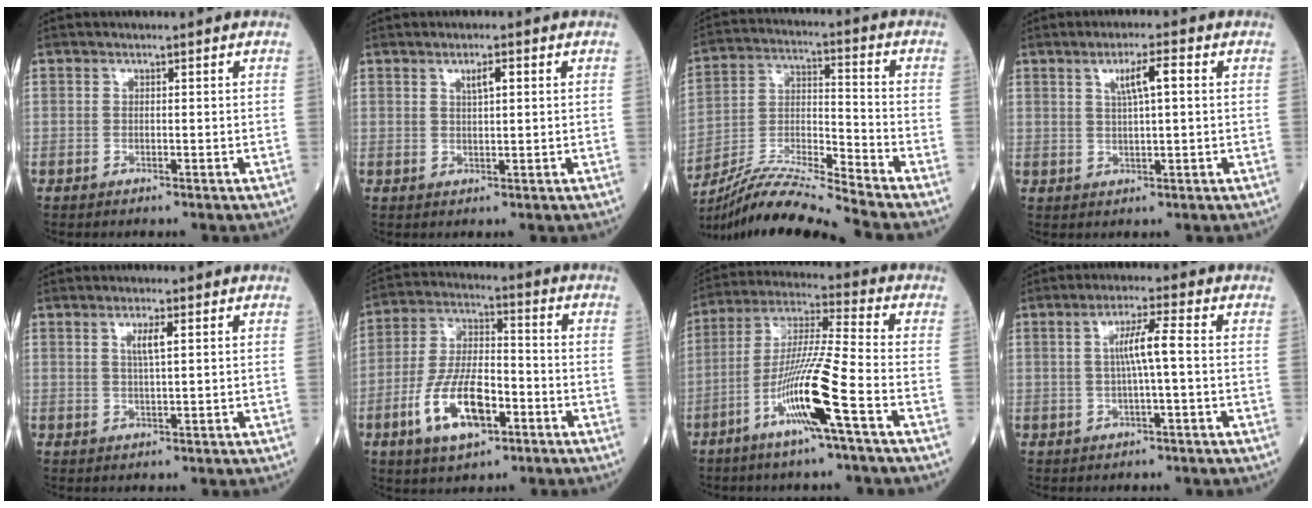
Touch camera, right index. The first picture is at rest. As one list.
[{"total": 2.2, "force": [1.0, 0.3, 1.9], "torque": [-0.036, 0.000, 0.018]}, {"total": 13.4, "force": [-12.5, -2.8, 4.0], "torque": [-0.074, 0.004, -0.234]}, {"total": 4.4, "force": [1.4, 0.3, 4.1], "torque": [-0.075, 0.005, 0.026]}, {"total": 2.8, "force": [1.1, 0.2, 2.6], "torque": [-0.051, -0.001, 0.019]}, {"total": 12.5, "force": [-5.0, 4.9, 10.4], "torque": [-0.213, 0.004, -0.089]}, {"total": 12.9, "force": [-5.5, -0.8, 11.6], "torque": [-0.228, -0.004, -0.108]}, {"total": 5.0, "force": [0.2, -0.3, 5.0], "torque": [-0.091, 0.008, 0.005]}]